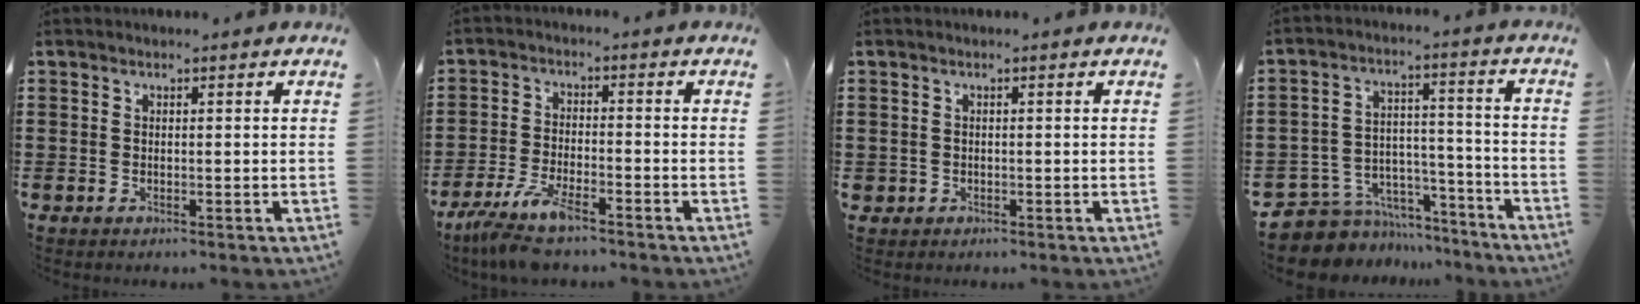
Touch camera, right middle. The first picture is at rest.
{"total": 6.7, "force": [-5.4, 0.8, 3.9], "torque": [-0.096, -0.016, -0.105]}
{"total": 0.6, "force": [-0.1, 0.5, 0.1], "torque": [-0.003, 0.004, -0.004]}
{"total": 6.9, "force": [-6.1, 3.0, 0.7], "torque": [-0.025, 0.006, -0.120]}